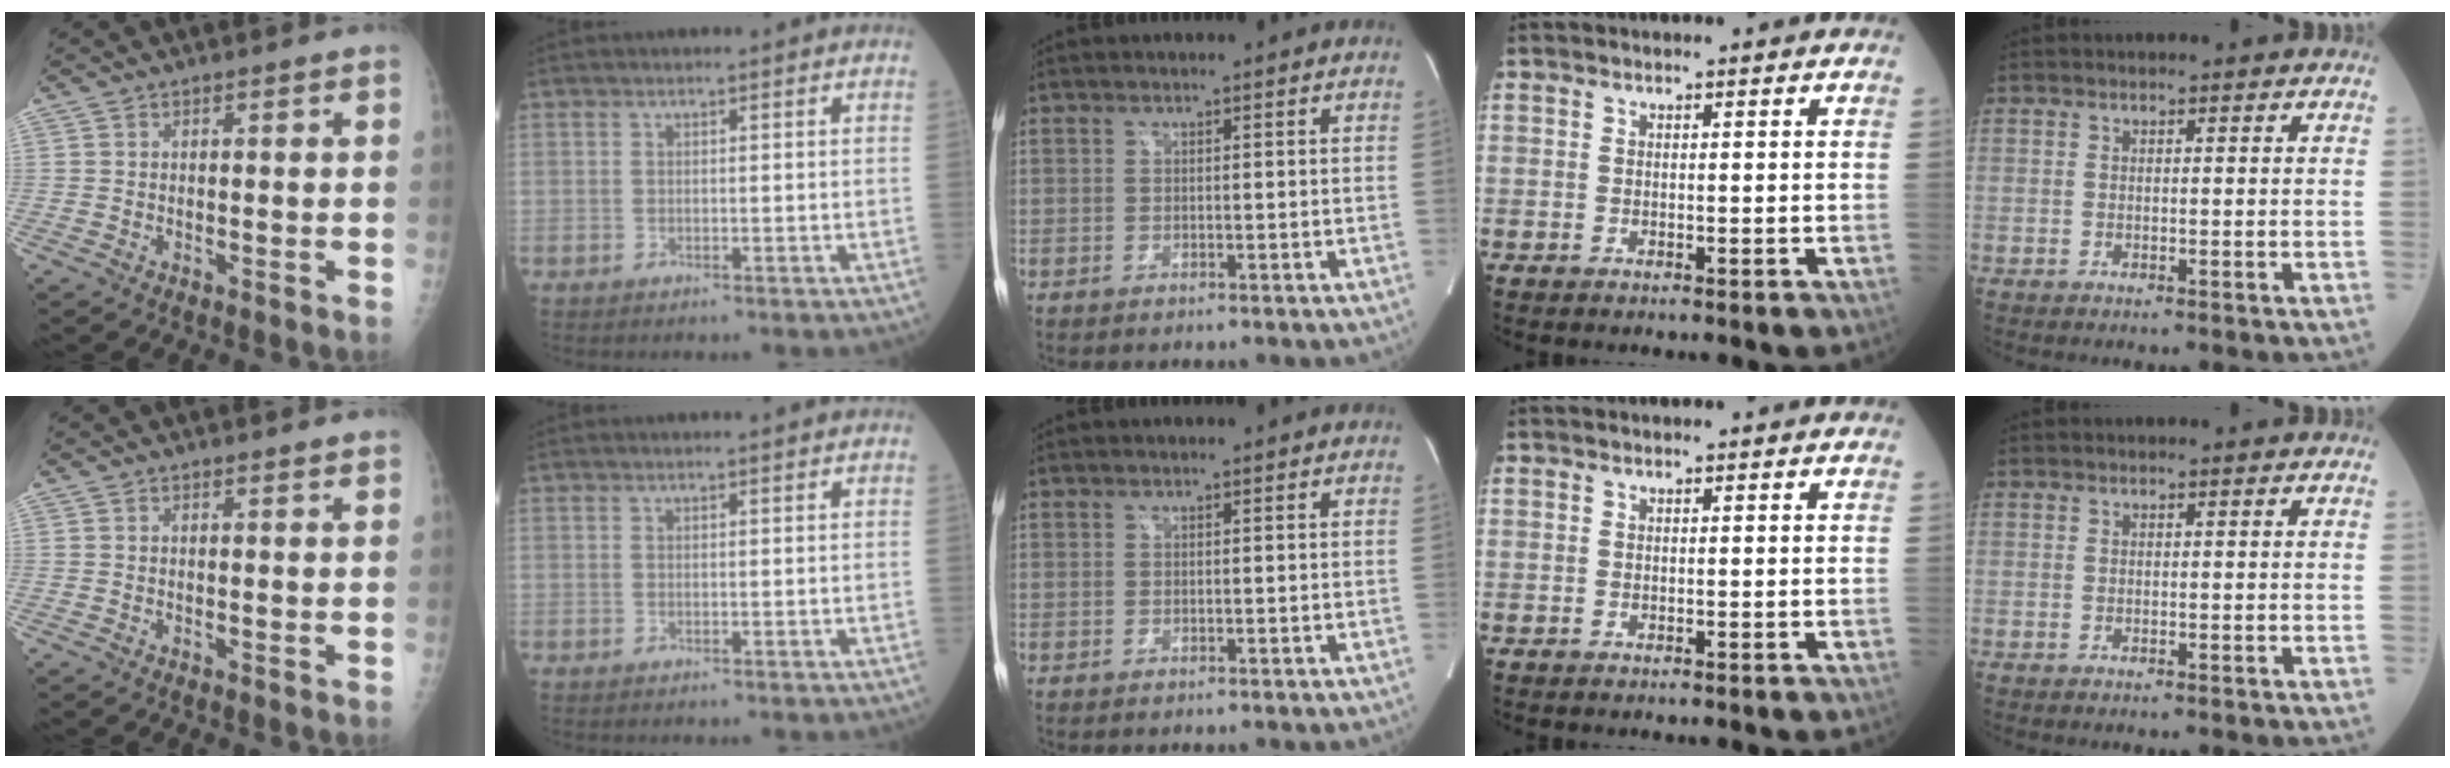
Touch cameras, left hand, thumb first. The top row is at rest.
{"thumb": {"total": 1.4, "force": [1.4, 0.0, 0.3], "torque": [-0.002, -0.006, 0.016]}, "index": {"total": 2.1, "force": [1.9, -0.1, 0.7], "torque": [-0.008, 0.013, 0.026]}}